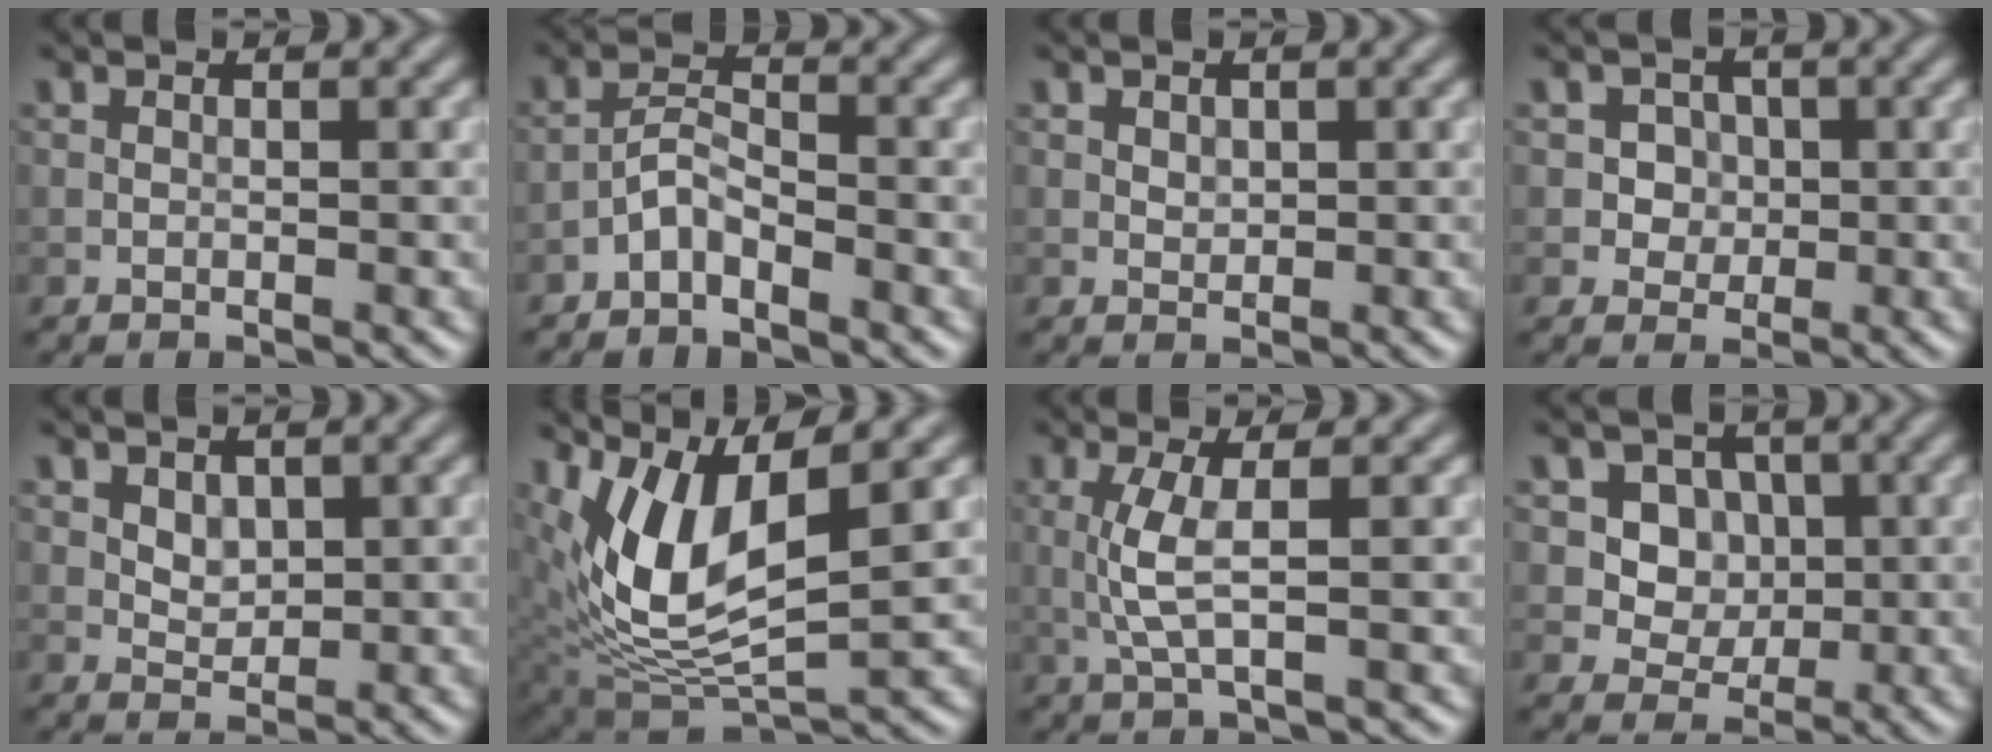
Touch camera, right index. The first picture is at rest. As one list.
[{"total": 2.3, "force": [-1.8, 0.7, 1.3], "torque": [-0.024, 0.011, -0.040]}, {"total": 0.8, "force": [0.3, 0.6, 0.4], "torque": [-0.007, -0.003, 0.008]}, {"total": 2.6, "force": [0.3, 2.4, 0.9], "torque": [0.001, 0.001, 0.004]}, {"total": 1.7, "force": [0.6, 1.3, 0.9], "torque": [-0.014, -0.005, 0.012]}, {"total": 9.2, "force": [3.2, 3.9, 7.8], "torque": [-0.161, -0.011, 0.062]}, {"total": 3.0, "force": [0.2, 0.6, 3.0], "torque": [-0.070, 0.000, 0.005]}, {"total": 5.3, "force": [1.3, 4.6, 2.3], "torque": [-0.038, -0.003, 0.022]}]